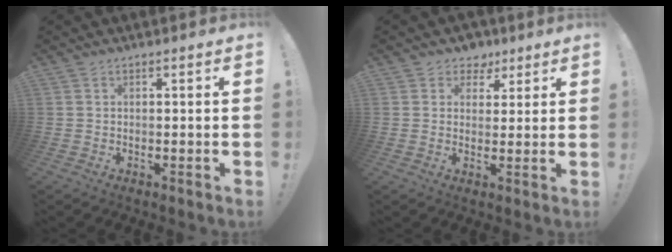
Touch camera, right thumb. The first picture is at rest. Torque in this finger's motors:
{"motor_torque": [-0.27, 0.42, 0.15, 0.13, 0.00]}